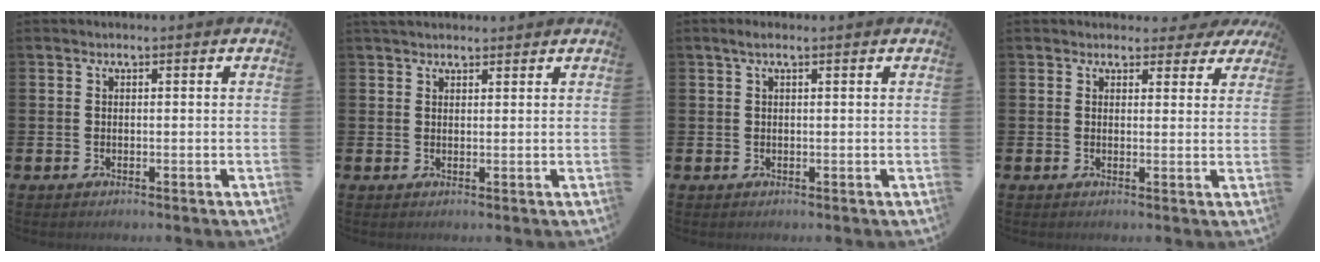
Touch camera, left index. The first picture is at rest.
{"total": 2.2, "force": [2.0, 0.7, 0.4], "torque": [-0.001, -0.002, 0.035]}
{"total": 1.3, "force": [0.7, 0.1, 1.1], "torque": [-0.015, 0.000, 0.012]}
{"total": 2.5, "force": [2.1, 1.4, 0.3], "torque": [0.008, -0.008, 0.032]}